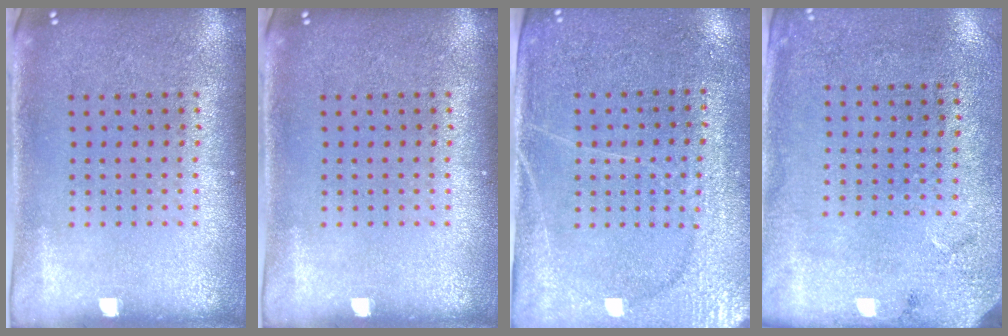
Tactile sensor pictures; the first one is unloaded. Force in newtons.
{"total": 0.0}
{"total": 3.0, "press": 2.8, "slide": 1.2}
{"total": 2.7, "press": 2.1, "slide": 1.7}